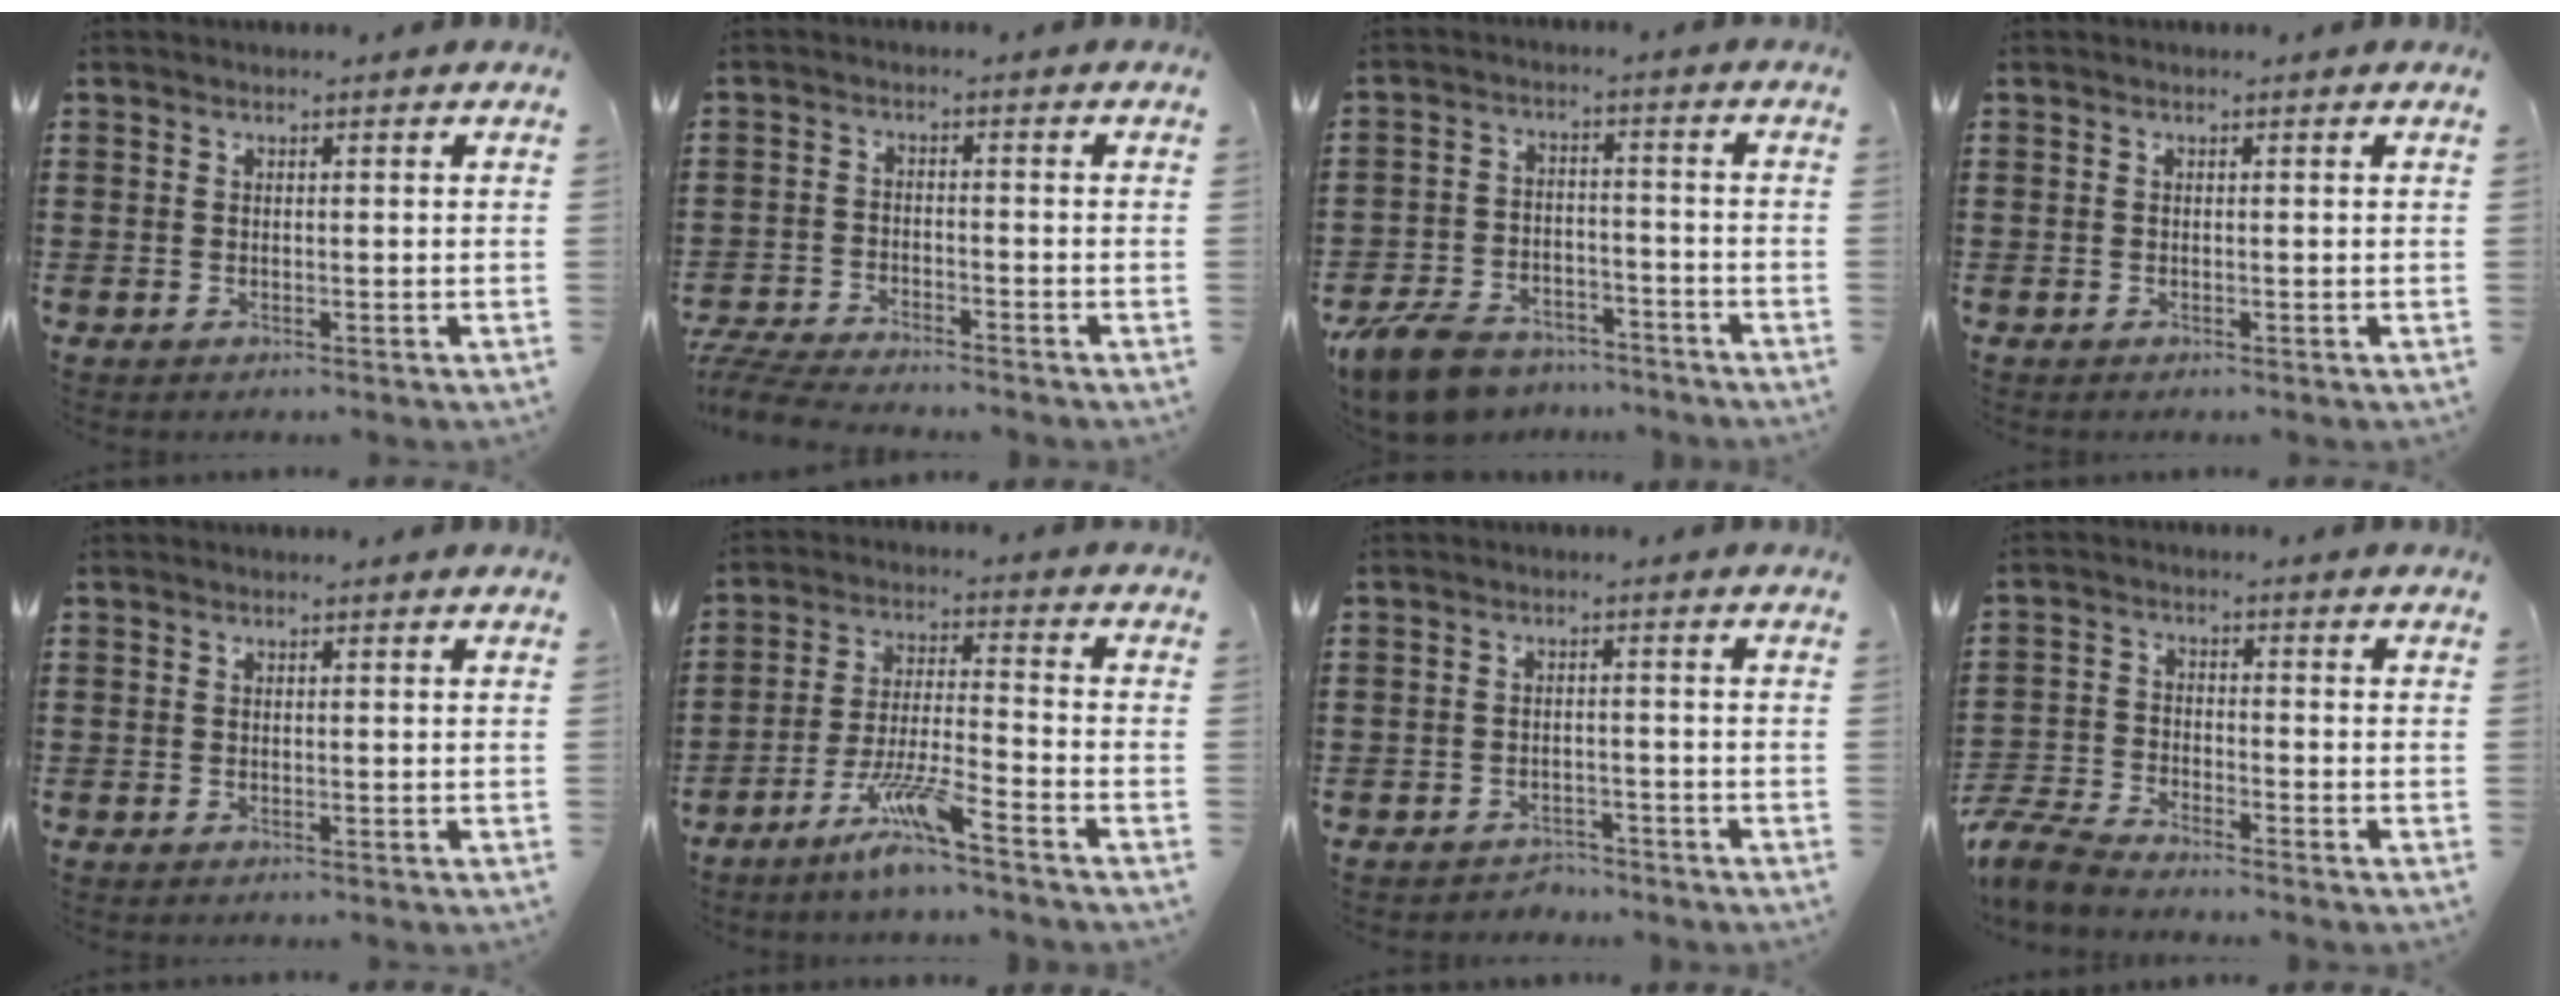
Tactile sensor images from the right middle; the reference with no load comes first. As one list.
[{"total": 5.0, "force": [-4.9, 0.3, 1.0], "torque": [-0.042, -0.007, -0.105]}, {"total": 7.7, "force": [-6.8, 2.5, 2.5], "torque": [-0.067, 0.014, -0.136]}, {"total": 0.0}, {"total": 0.0}, {"total": 8.3, "force": [-6.4, 0.0, 5.3], "torque": [-0.112, -0.013, -0.123]}, {"total": 2.3, "force": [-2.2, 0.6, -0.2], "torque": [-0.005, 0.001, -0.051]}, {"total": 5.1, "force": [-4.9, 0.6, 1.4], "torque": [-0.058, -0.011, -0.106]}]